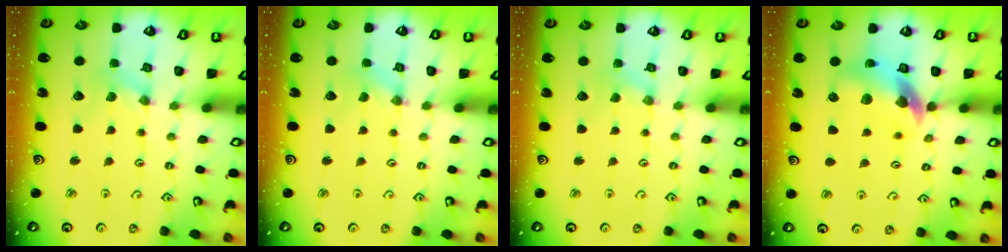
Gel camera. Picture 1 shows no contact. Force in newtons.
{"total": 0.0}
{"total": 1.6, "press": 1.6, "slide": 0.3}
{"total": 12.3, "press": 12.2, "slide": 1.8}